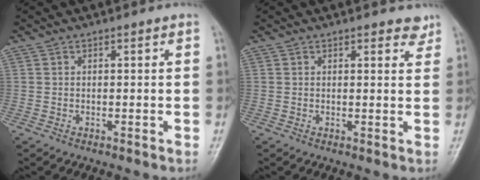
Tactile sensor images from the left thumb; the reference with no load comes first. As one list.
[{"total": 2.5, "force": [2.0, 1.1, 1.0], "torque": [0.007, -0.010, 0.020]}]